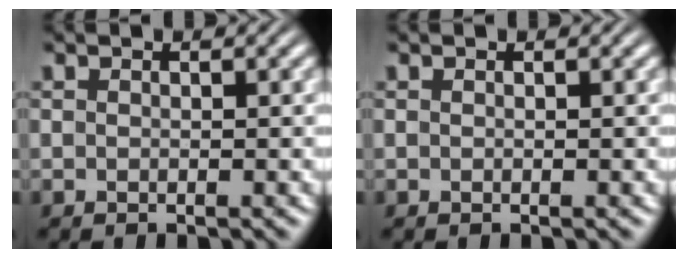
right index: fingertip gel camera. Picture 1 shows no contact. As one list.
[{"total": 0.0}]